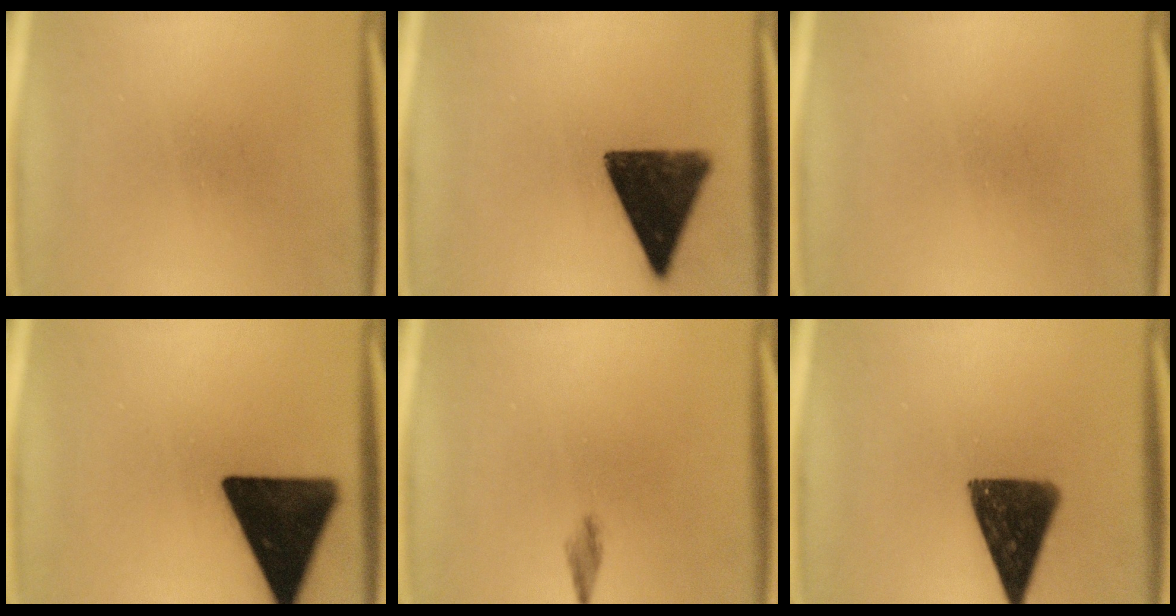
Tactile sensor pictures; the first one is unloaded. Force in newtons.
{"total": 13.9}
{"total": 0.0}
{"total": 18.0}
{"total": 1.3}
{"total": 12.7}